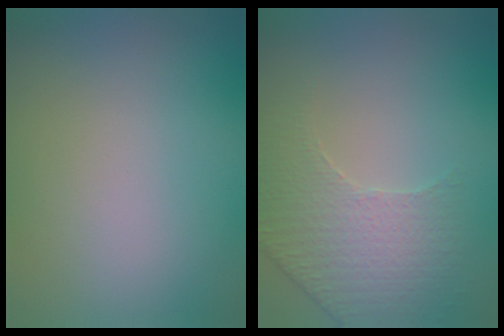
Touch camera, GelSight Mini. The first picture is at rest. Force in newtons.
{"total": 2.6, "press": 2.4, "slide": 1.0}